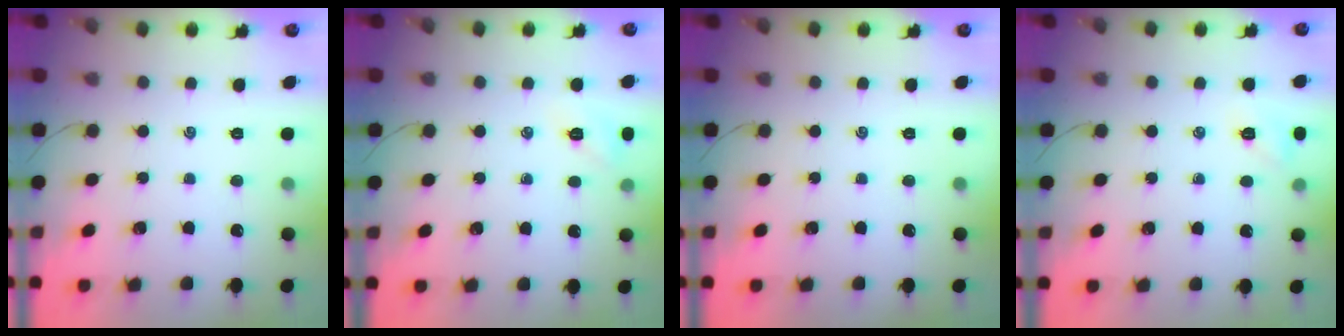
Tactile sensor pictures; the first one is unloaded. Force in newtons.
{"total": 5.6, "press": 5.4, "slide": 1.5}
{"total": 0.0}
{"total": 6.1, "press": 5.9, "slide": 1.2}